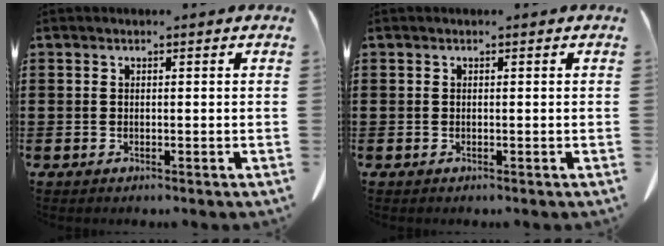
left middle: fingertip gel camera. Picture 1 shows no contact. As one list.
[{"total": 0.0}]